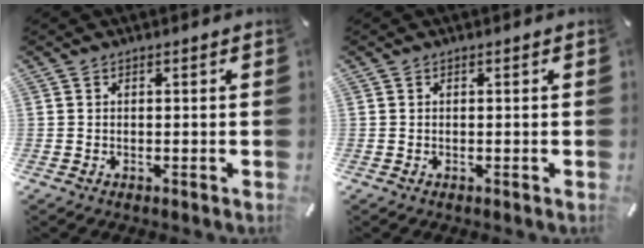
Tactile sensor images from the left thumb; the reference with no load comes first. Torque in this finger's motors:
{"motor_torque": [-0.01, 0.00, 0.01, 0.02, 0.00]}